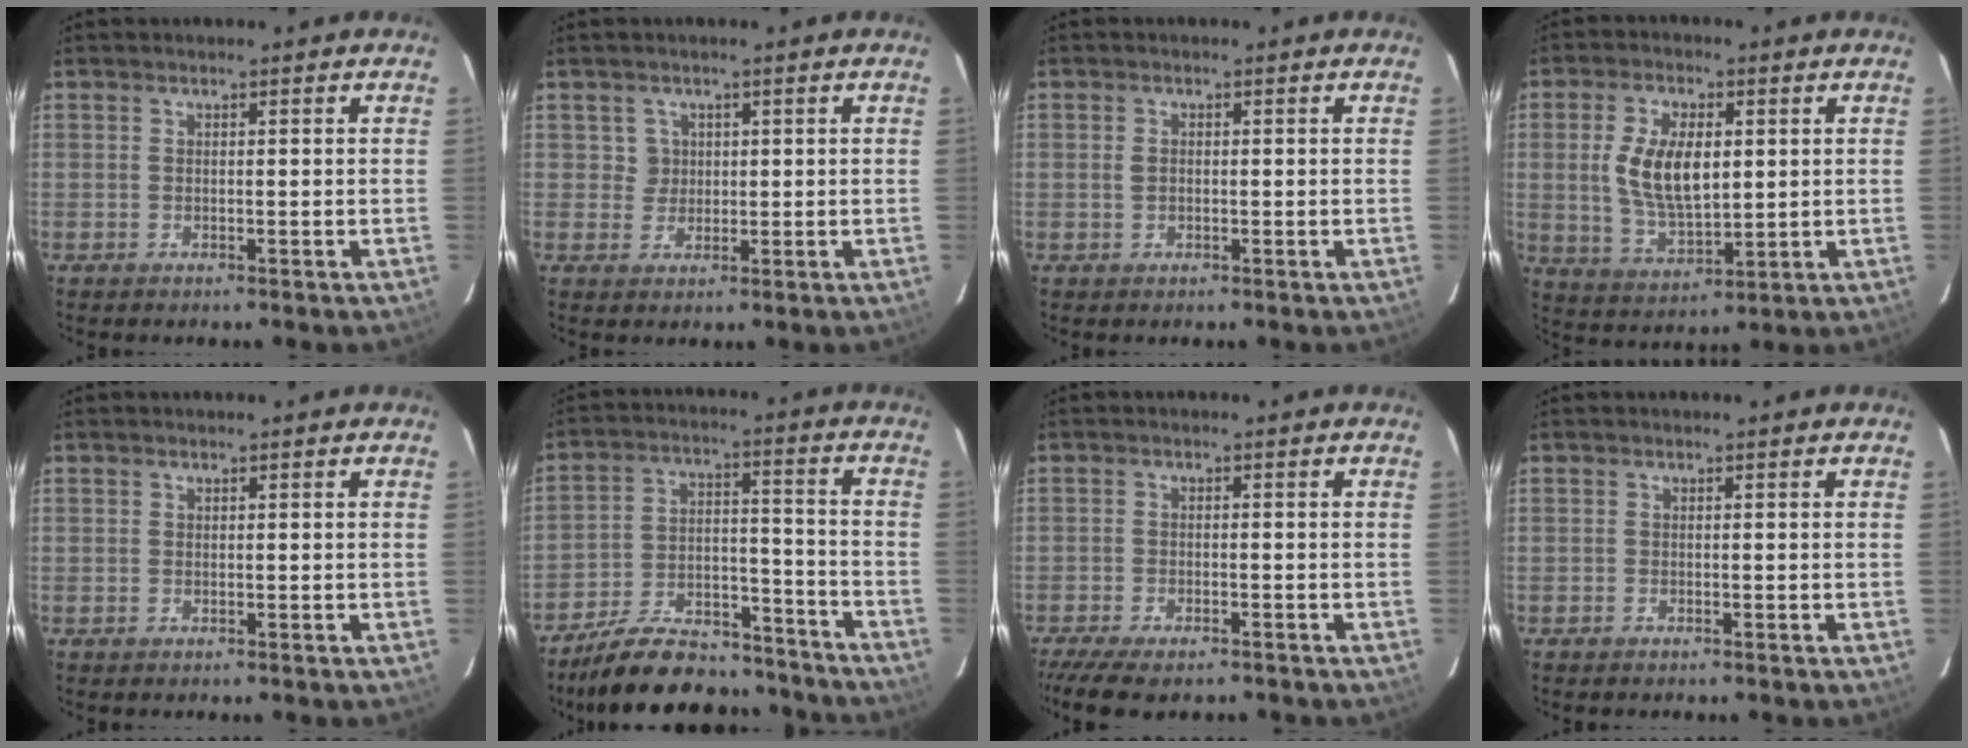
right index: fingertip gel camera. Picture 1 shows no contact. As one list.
[{"total": 2.8, "force": [0.8, 2.7, -0.1], "torque": [0.012, 0.011, 0.012]}, {"total": 1.3, "force": [-0.1, 1.0, 0.8], "torque": [-0.015, 0.003, -0.002]}, {"total": 11.3, "force": [1.5, 5.6, 9.7], "torque": [-0.191, 0.000, 0.037]}, {"total": 0.0}, {"total": 22.5, "force": [-19.0, 8.0, 9.0], "torque": [-0.171, 0.024, -0.263]}, {"total": 8.9, "force": [-7.1, 2.4, 4.7], "torque": [-0.114, -0.034, -0.121]}, {"total": 0.0}]